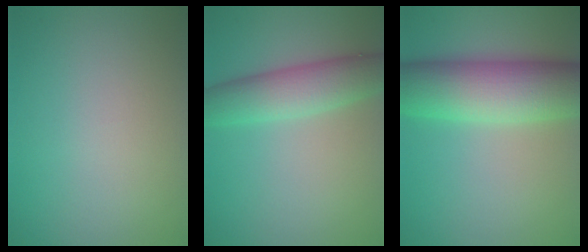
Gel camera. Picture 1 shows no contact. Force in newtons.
{"total": 5.2, "press": 5.2, "slide": 0.1}
{"total": 10.3, "press": 10.3, "slide": 0.5}